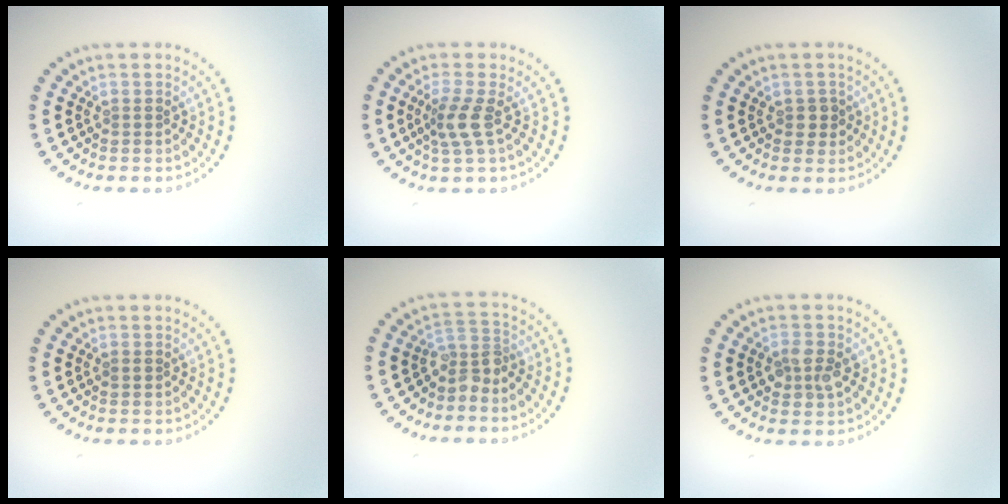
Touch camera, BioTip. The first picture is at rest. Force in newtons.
{"total": 2.5, "press": 1.9, "slide": 1.7}
{"total": 1.2, "press": 1.2, "slide": 0.3}
{"total": 0.5, "press": 0.5, "slide": 0.0}
{"total": 2.4, "press": 1.9, "slide": 1.4}
{"total": 2.4, "press": 2.4, "slide": 0.1}